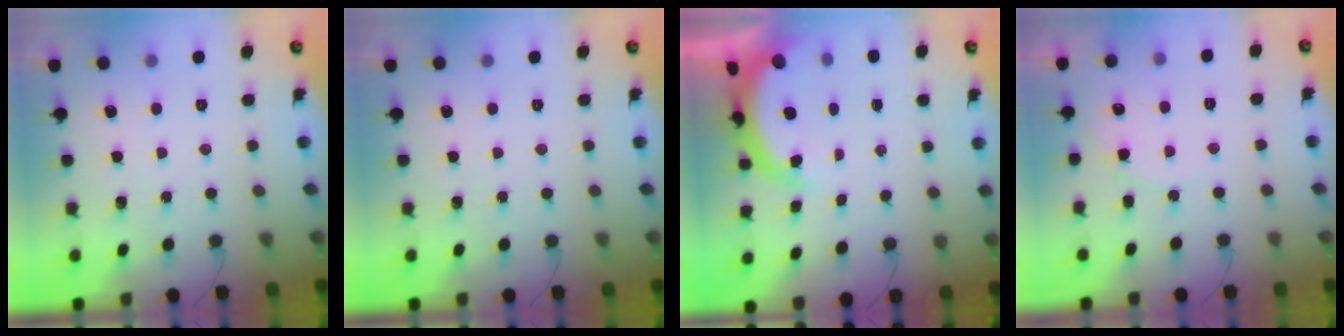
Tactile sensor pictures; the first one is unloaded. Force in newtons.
{"total": 0.0}
{"total": 4.8, "press": 4.7, "slide": 1.3}
{"total": 4.7, "press": 4.7, "slide": 0.4}